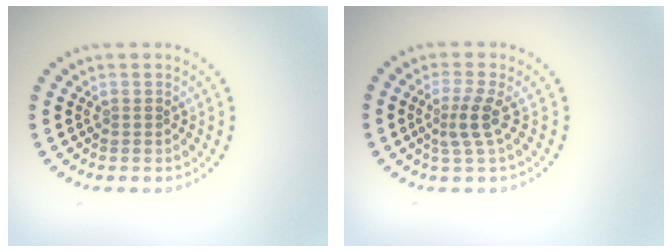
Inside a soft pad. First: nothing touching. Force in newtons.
{"total": 2.4, "press": 1.7, "slide": 1.7}